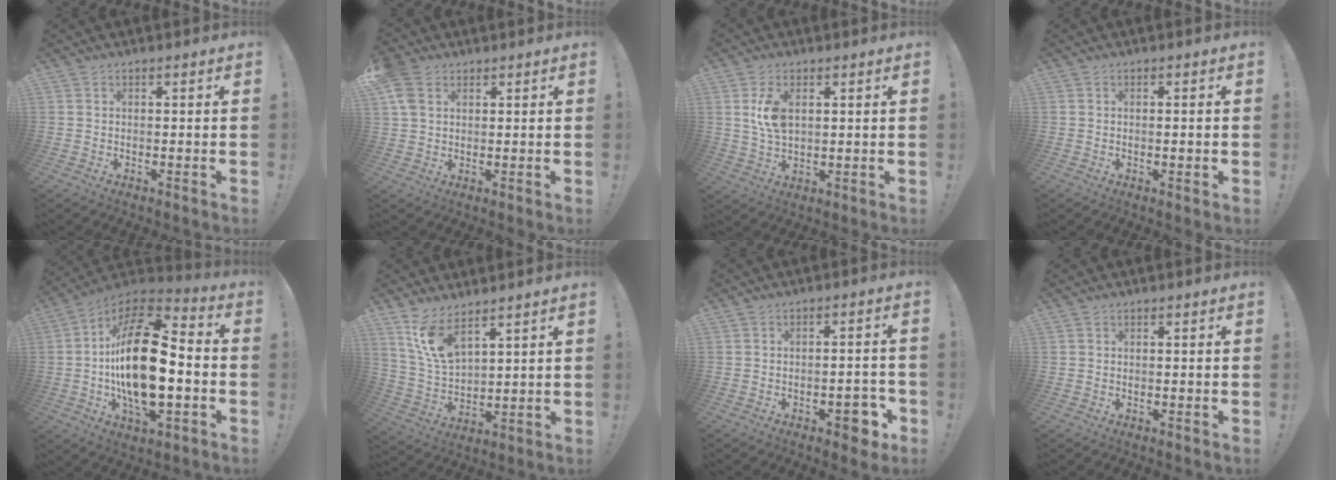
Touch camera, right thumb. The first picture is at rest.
{"total": 6.6, "force": [3.0, 4.3, 4.0], "torque": [-0.086, -0.006, 0.059]}
{"total": 7.6, "force": [2.1, 4.3, 5.8], "torque": [-0.103, -0.007, 0.035]}
{"total": 1.7, "force": [-0.2, 0.1, 1.7], "torque": [-0.024, -0.002, -0.005]}
{"total": 25.5, "force": [-1.8, 12.5, 22.1], "torque": [-0.408, 0.010, -0.033]}
{"total": 10.4, "force": [7.5, 3.8, 6.1], "torque": [-0.124, -0.036, 0.144]}
{"total": 6.7, "force": [-3.3, 3.2, 4.8], "torque": [-0.048, 0.016, -0.052]}
{"total": 0.0}